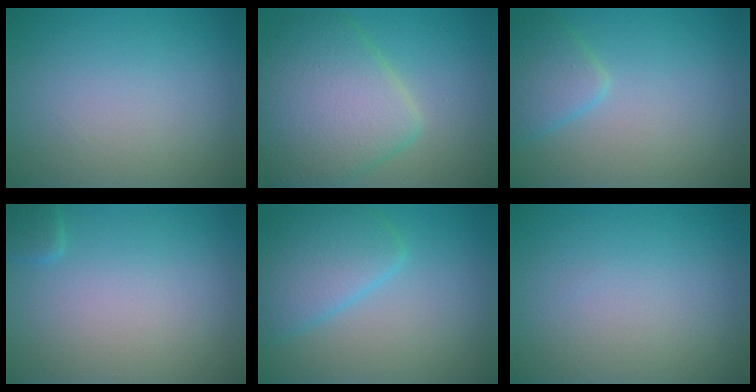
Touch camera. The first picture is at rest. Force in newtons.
{"total": 7.7, "press": 7.7, "slide": 0.2}
{"total": 2.7, "press": 2.7, "slide": 0.1}
{"total": 1.0, "press": 1.0, "slide": 0.1}
{"total": 4.7, "press": 4.7, "slide": 0.3}
{"total": 0.0}